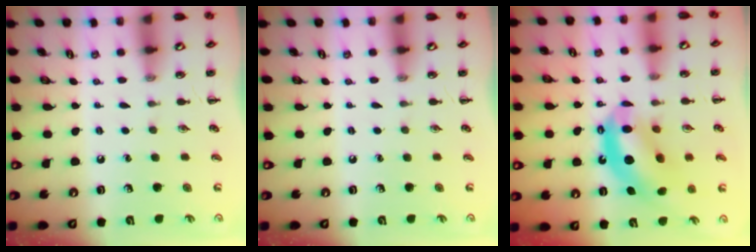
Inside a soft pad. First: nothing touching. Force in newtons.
{"total": 0.0}
{"total": 12.4, "press": 12.0, "slide": 3.2}